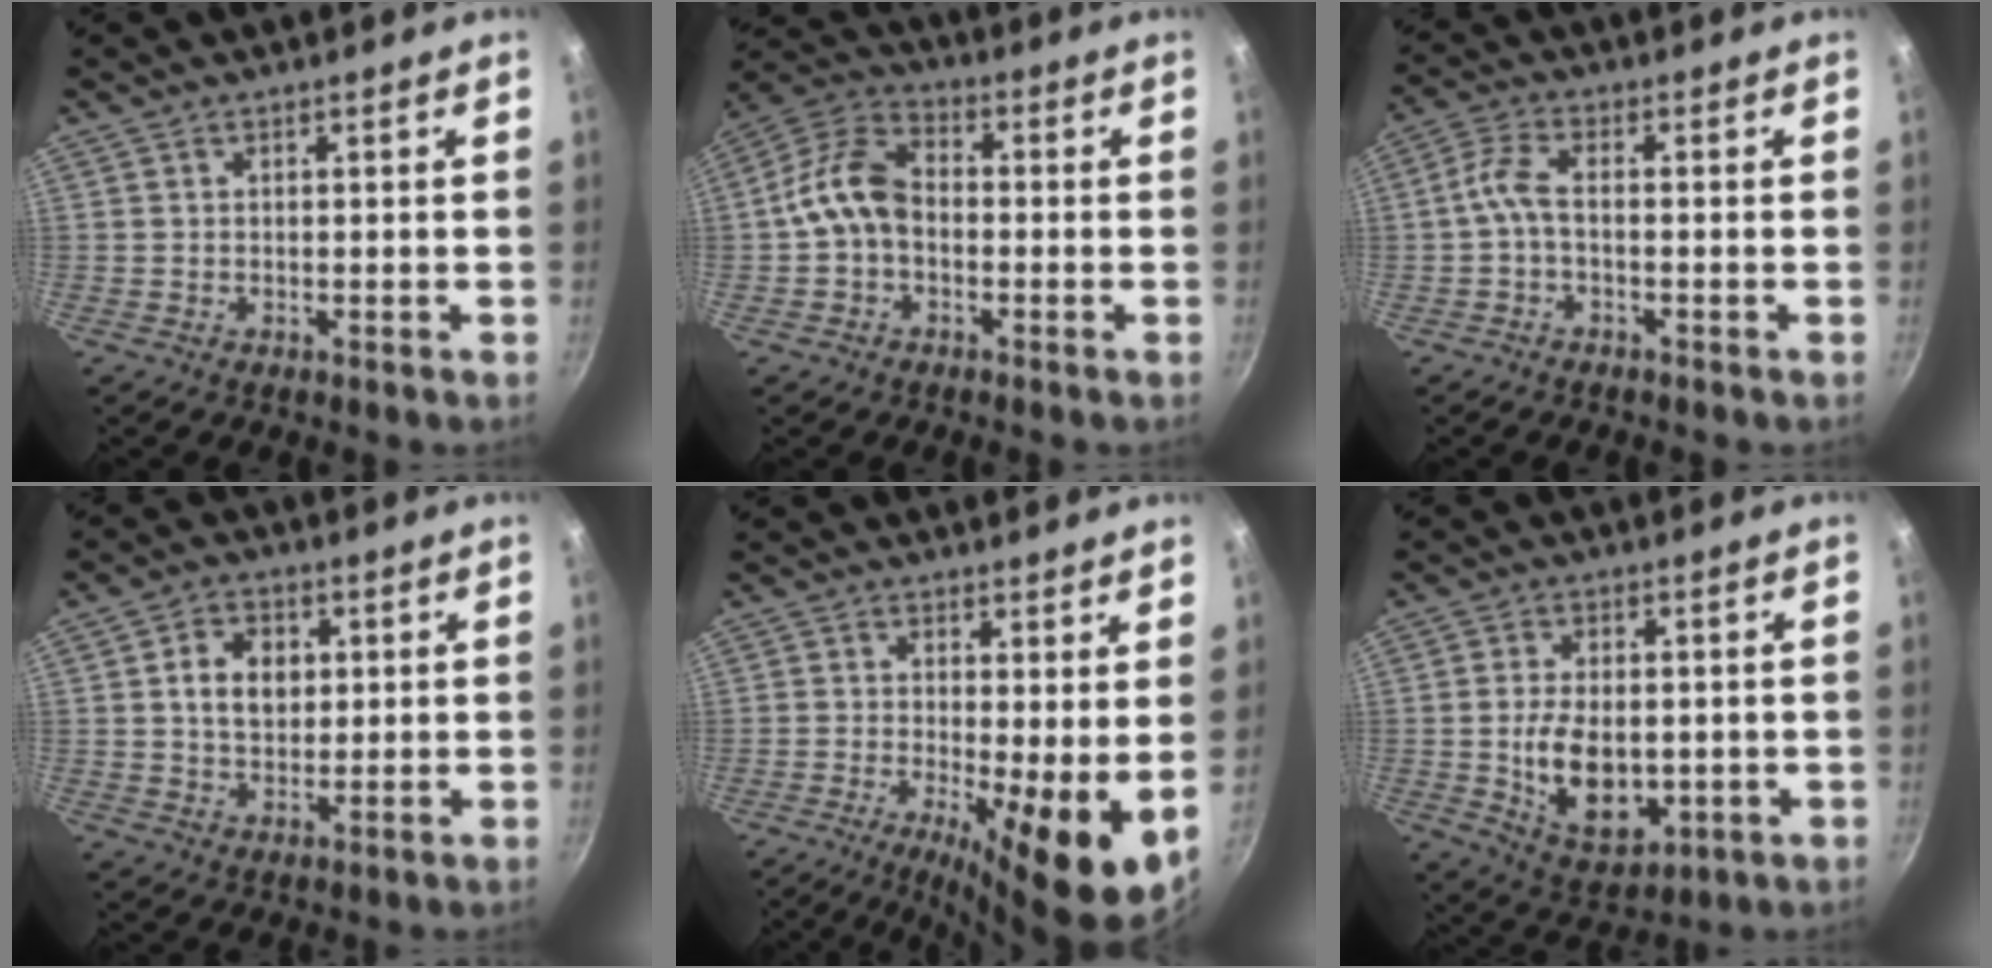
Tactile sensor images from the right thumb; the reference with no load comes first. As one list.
[{"total": 9.7, "force": [-1.3, 6.8, 6.7], "torque": [-0.113, 0.034, -0.043]}, {"total": 4.1, "force": [-1.3, 1.6, 3.6], "torque": [-0.091, 0.019, -0.036]}, {"total": 7.1, "force": [1.3, 5.3, 4.6], "torque": [-0.056, 0.003, 0.019]}, {"total": 10.5, "force": [-1.0, 2.5, 10.1], "torque": [-0.147, -0.017, -0.014]}, {"total": 12.1, "force": [-1.1, 7.5, 9.4], "torque": [-0.143, -0.009, -0.002]}]